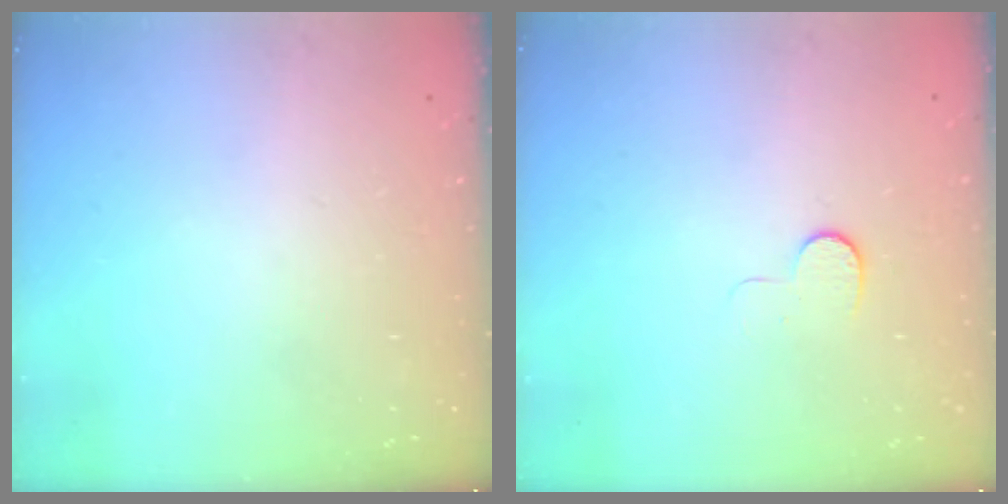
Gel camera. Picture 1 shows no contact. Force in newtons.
{"total": 5.1, "press": 5.1, "slide": 0.5}